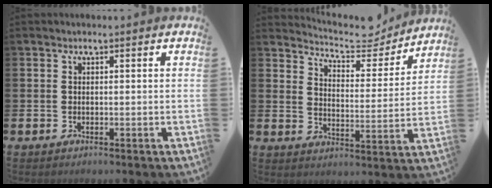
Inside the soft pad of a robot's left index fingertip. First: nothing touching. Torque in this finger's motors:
{"motor_torque": [0.98, -1.16, 0.11, 0.04]}